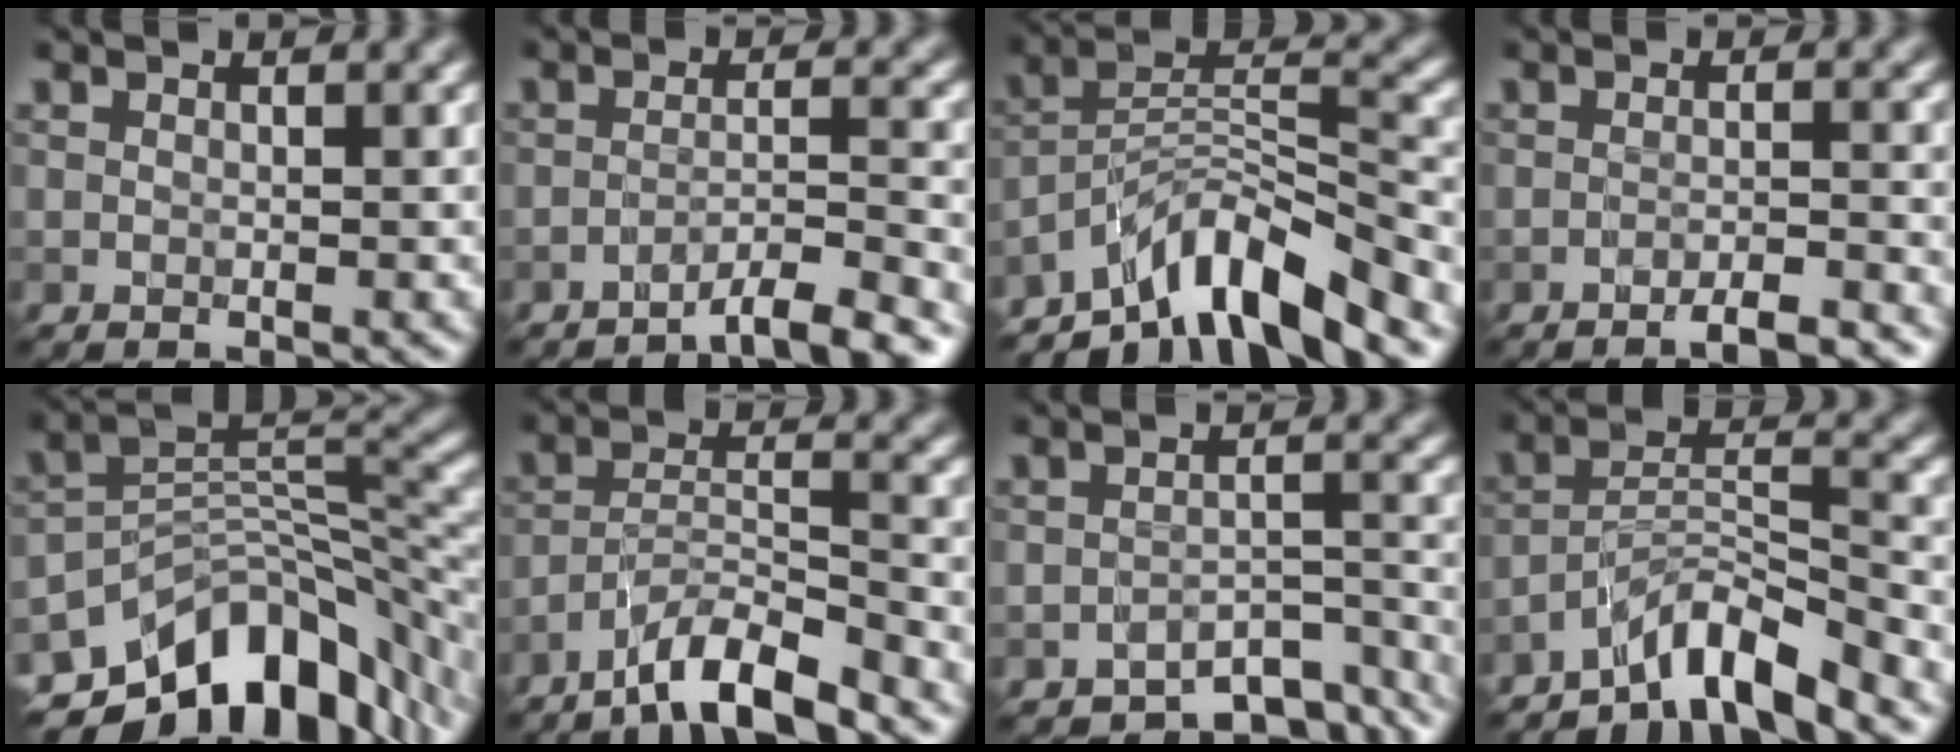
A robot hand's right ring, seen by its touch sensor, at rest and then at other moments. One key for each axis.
{"total": 4.8, "fx": -3.8, "fy": 0.5, "fz": 2.8, "tx": -0.037, "ty": 0.010, "tz": -0.063}
{"total": 8.5, "fx": -6.8, "fy": 2.0, "fz": 4.8, "tx": -0.066, "ty": 0.009, "tz": -0.131}
{"total": 3.4, "fx": -2.6, "fy": 0.3, "fz": 2.1, "tx": -0.027, "ty": 0.009, "tz": -0.044}
{"total": 11.6, "fx": -7.1, "fy": 6.3, "fz": 6.6, "tx": -0.100, "ty": 0.004, "tz": -0.121}
{"total": 6.8, "fx": -5.5, "fy": 0.9, "fz": 3.7, "tx": -0.059, "ty": 0.006, "tz": -0.102}
{"total": 5.8, "fx": -5.0, "fy": 2.0, "fz": 2.1, "tx": -0.019, "ty": -0.010, "tz": -0.068}
{"total": 6.0, "fx": -5.2, "fy": 0.6, "fz": 2.9, "tx": -0.042, "ty": 0.012, "tz": -0.095}